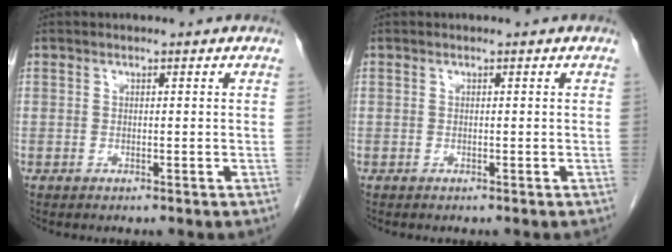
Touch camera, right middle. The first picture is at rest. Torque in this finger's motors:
{"motor_torque": [0.26, -0.01, 0.03, 0.01]}